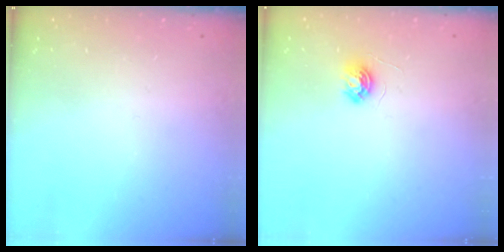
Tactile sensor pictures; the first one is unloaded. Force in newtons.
{"total": 5.2, "press": 5.2, "slide": 0.5}